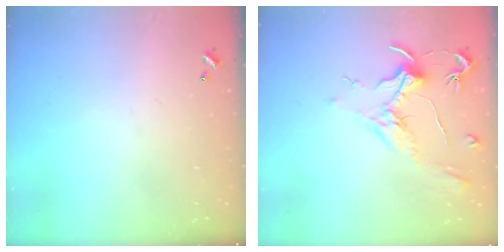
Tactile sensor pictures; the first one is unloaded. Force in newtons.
{"total": 2.0, "press": 1.8, "slide": 0.8}